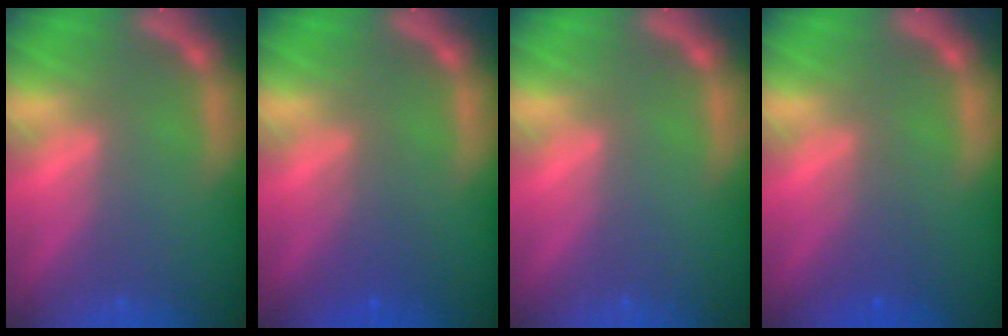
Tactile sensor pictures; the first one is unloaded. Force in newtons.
{"total": 2.4}
{"total": 0.0}
{"total": 1.9}